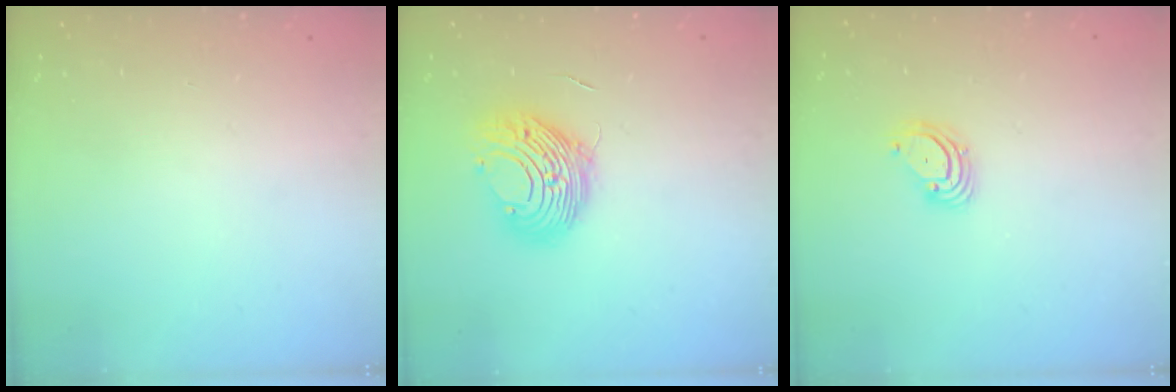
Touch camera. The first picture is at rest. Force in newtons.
{"total": 11.1, "press": 11.1, "slide": 0.9}
{"total": 3.4, "press": 3.4, "slide": 0.2}